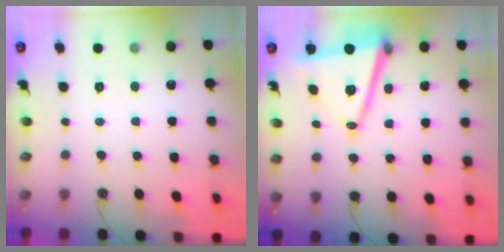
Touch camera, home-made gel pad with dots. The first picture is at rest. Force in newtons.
{"total": 14.3, "press": 13.8, "slide": 3.9}